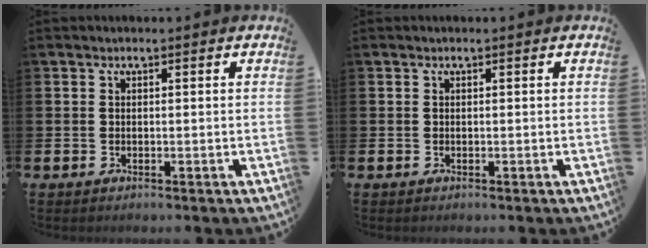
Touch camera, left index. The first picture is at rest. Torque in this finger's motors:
{"motor_torque": [0.00, 0.00, 0.01, 0.00]}